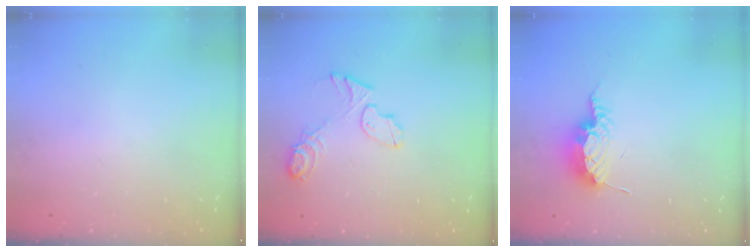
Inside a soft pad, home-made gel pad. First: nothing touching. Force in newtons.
{"total": 8.7, "press": 8.6, "slide": 0.8}
{"total": 8.4, "press": 8.4, "slide": 0.4}